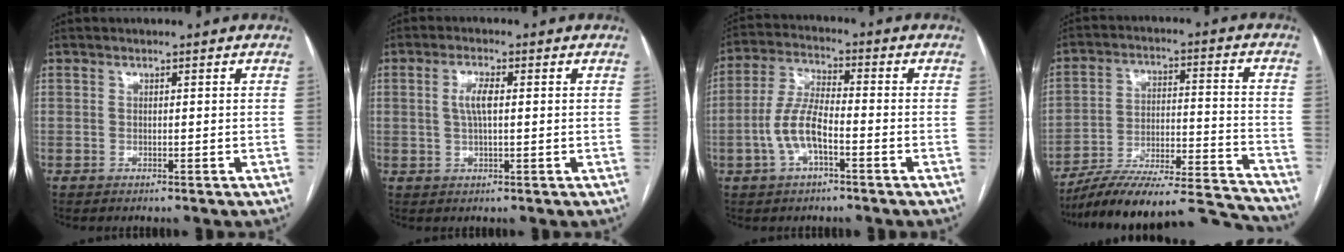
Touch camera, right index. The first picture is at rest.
{"total": 3.7, "force": [0.6, 0.9, 3.6], "torque": [-0.072, 0.005, 0.011]}
{"total": 7.8, "force": [-2.6, 2.5, 6.9], "torque": [-0.156, 0.011, -0.051]}
{"total": 24.4, "force": [-22.7, 2.3, 8.5], "torque": [-0.095, 0.010, -0.337]}